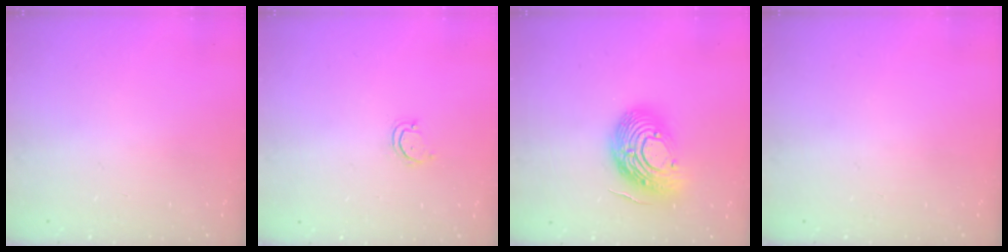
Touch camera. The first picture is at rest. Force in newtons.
{"total": 2.9, "press": 2.9, "slide": 0.3}
{"total": 16.9, "press": 16.9, "slide": 1.2}
{"total": 0.0}